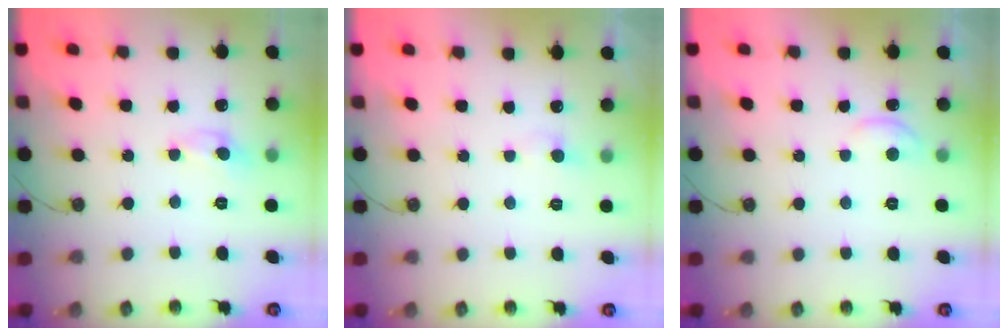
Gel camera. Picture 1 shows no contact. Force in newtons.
{"total": 1.3, "press": 1.1, "slide": 0.6}
{"total": 1.0, "press": 0.9, "slide": 0.4}